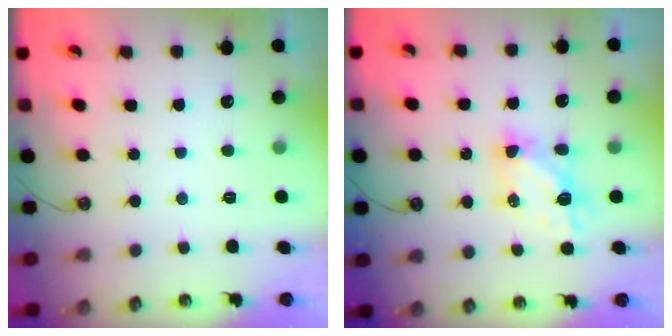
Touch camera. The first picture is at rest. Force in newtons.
{"total": 6.1, "press": 6.1, "slide": 0.3}